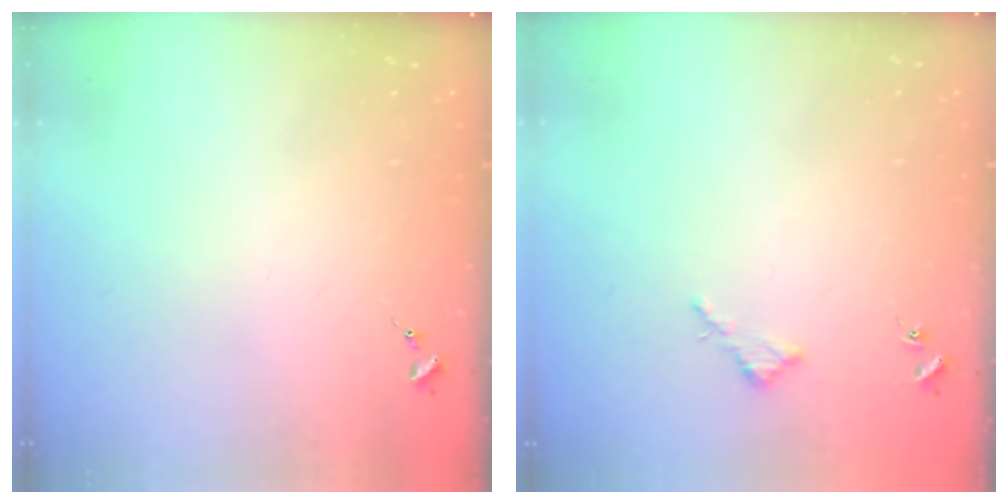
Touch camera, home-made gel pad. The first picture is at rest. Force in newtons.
{"total": 2.6, "press": 2.6, "slide": 0.2}